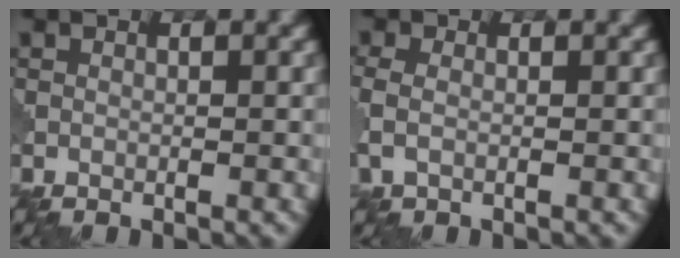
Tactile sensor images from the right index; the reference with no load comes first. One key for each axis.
{"total": 2.3, "fx": -0.1, "fy": 1.6, "fz": 1.6, "tx": -0.042, "ty": -0.001, "tz": -0.007}